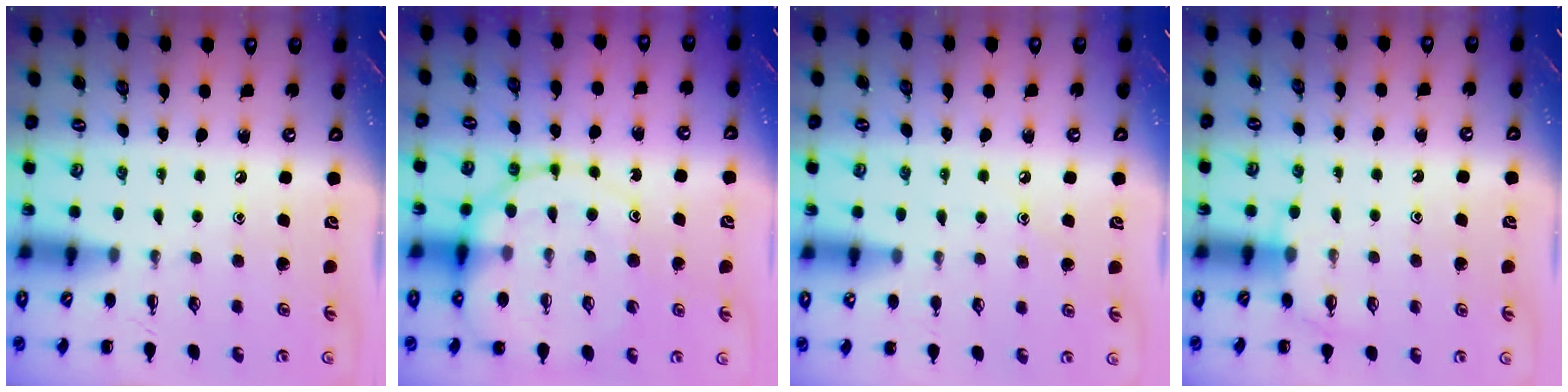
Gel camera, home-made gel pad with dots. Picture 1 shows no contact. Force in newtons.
{"total": 15.0, "press": 14.7, "slide": 2.6}
{"total": 8.0, "press": 7.9, "slide": 1.6}
{"total": 5.9, "press": 5.8, "slide": 1.4}